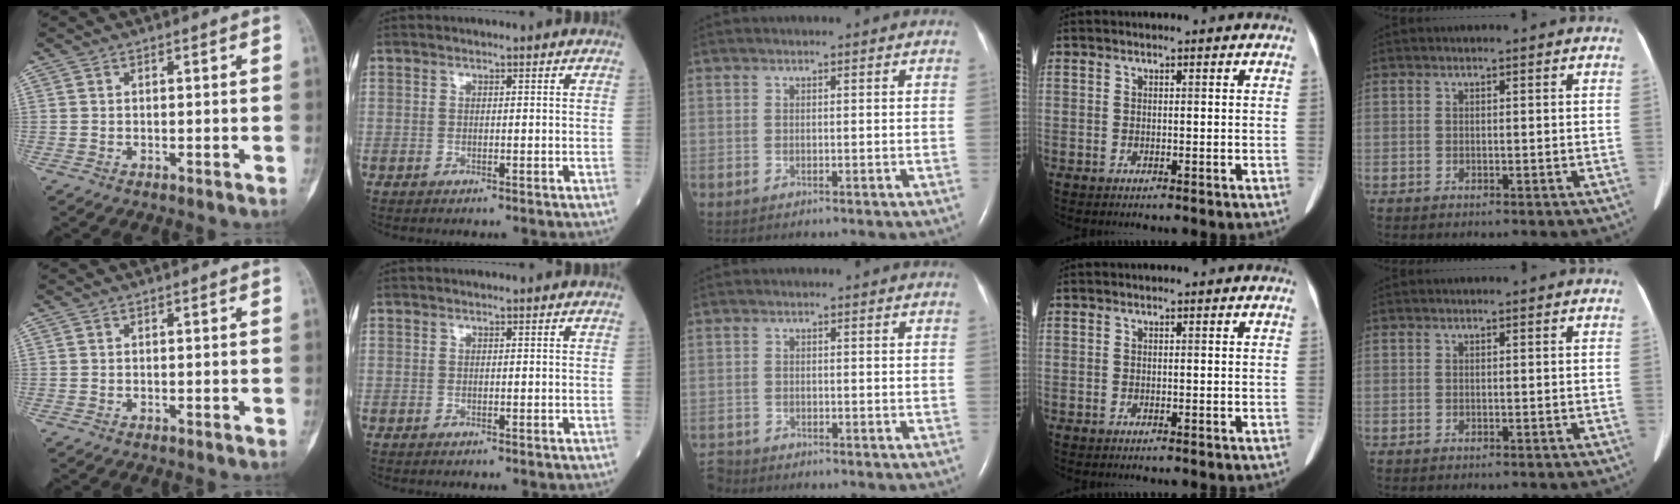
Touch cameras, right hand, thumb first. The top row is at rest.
{"middle": {"total": 2.3, "force": [-2.2, 0.5, -0.2], "torque": [0.006, -0.009, -0.041]}}